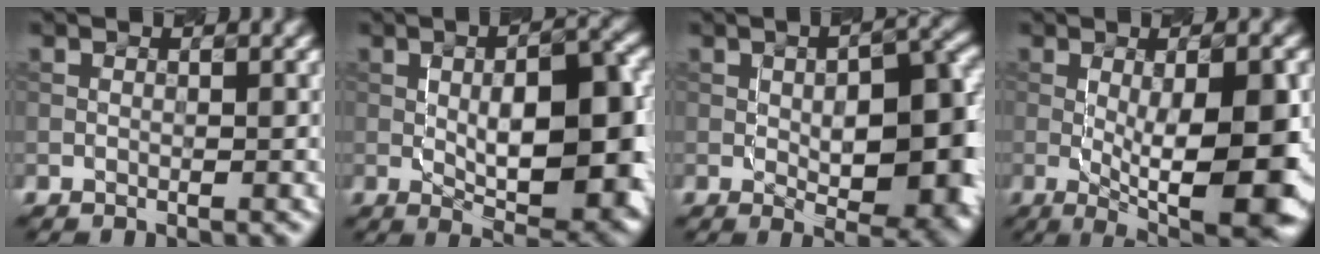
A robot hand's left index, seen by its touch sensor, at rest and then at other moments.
{"total": 9.6, "force": [-0.3, 3.5, 8.9], "torque": [-0.113, 0.007, -0.003]}
{"total": 9.2, "force": [-0.7, 4.1, 8.2], "torque": [-0.105, 0.004, -0.008]}
{"total": 10.8, "force": [-1.1, 2.9, 10.4], "torque": [-0.148, -0.018, -0.010]}